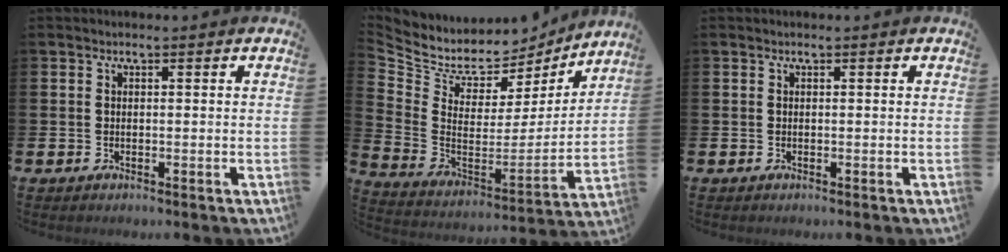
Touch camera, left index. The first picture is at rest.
{"total": 7.3, "force": [6.4, 3.4, 1.0], "torque": [-0.066, -0.055, 0.109]}
{"total": 0.0}